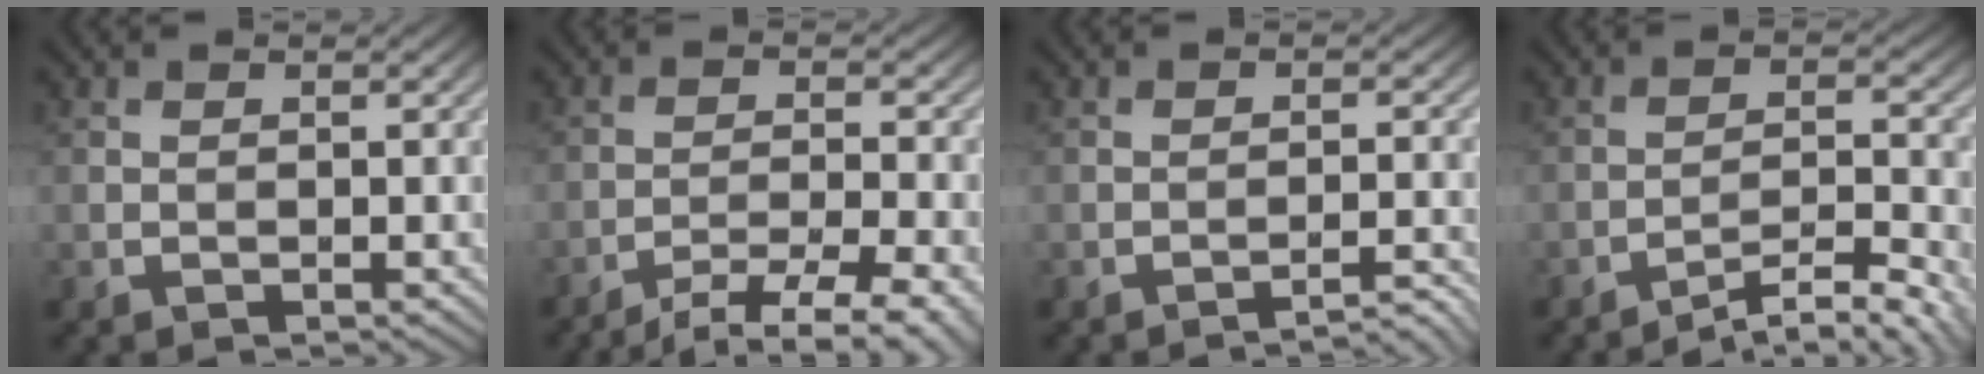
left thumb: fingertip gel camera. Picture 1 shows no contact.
{"total": 5.6, "force": [-4.4, 0.4, 3.4], "torque": [-0.062, 0.000, -0.066]}
{"total": 2.6, "force": [-2.4, -0.8, 0.4], "torque": [-0.003, 0.012, -0.035]}
{"total": 4.8, "force": [-4.2, -0.1, 2.2], "torque": [-0.034, 0.008, -0.064]}